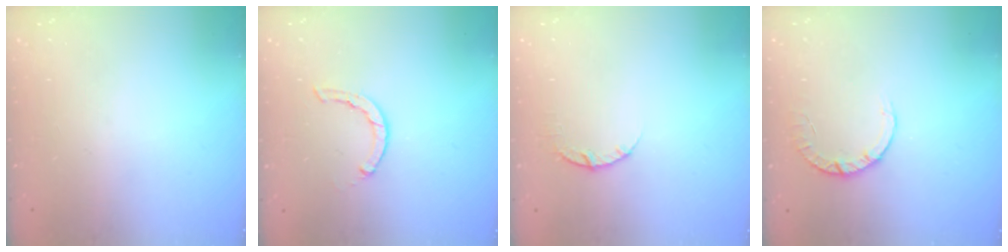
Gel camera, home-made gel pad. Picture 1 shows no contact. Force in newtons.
{"total": 1.2, "press": 1.2, "slide": 0.2}
{"total": 3.7, "press": 3.7, "slide": 0.6}
{"total": 2.8, "press": 2.8, "slide": 0.4}